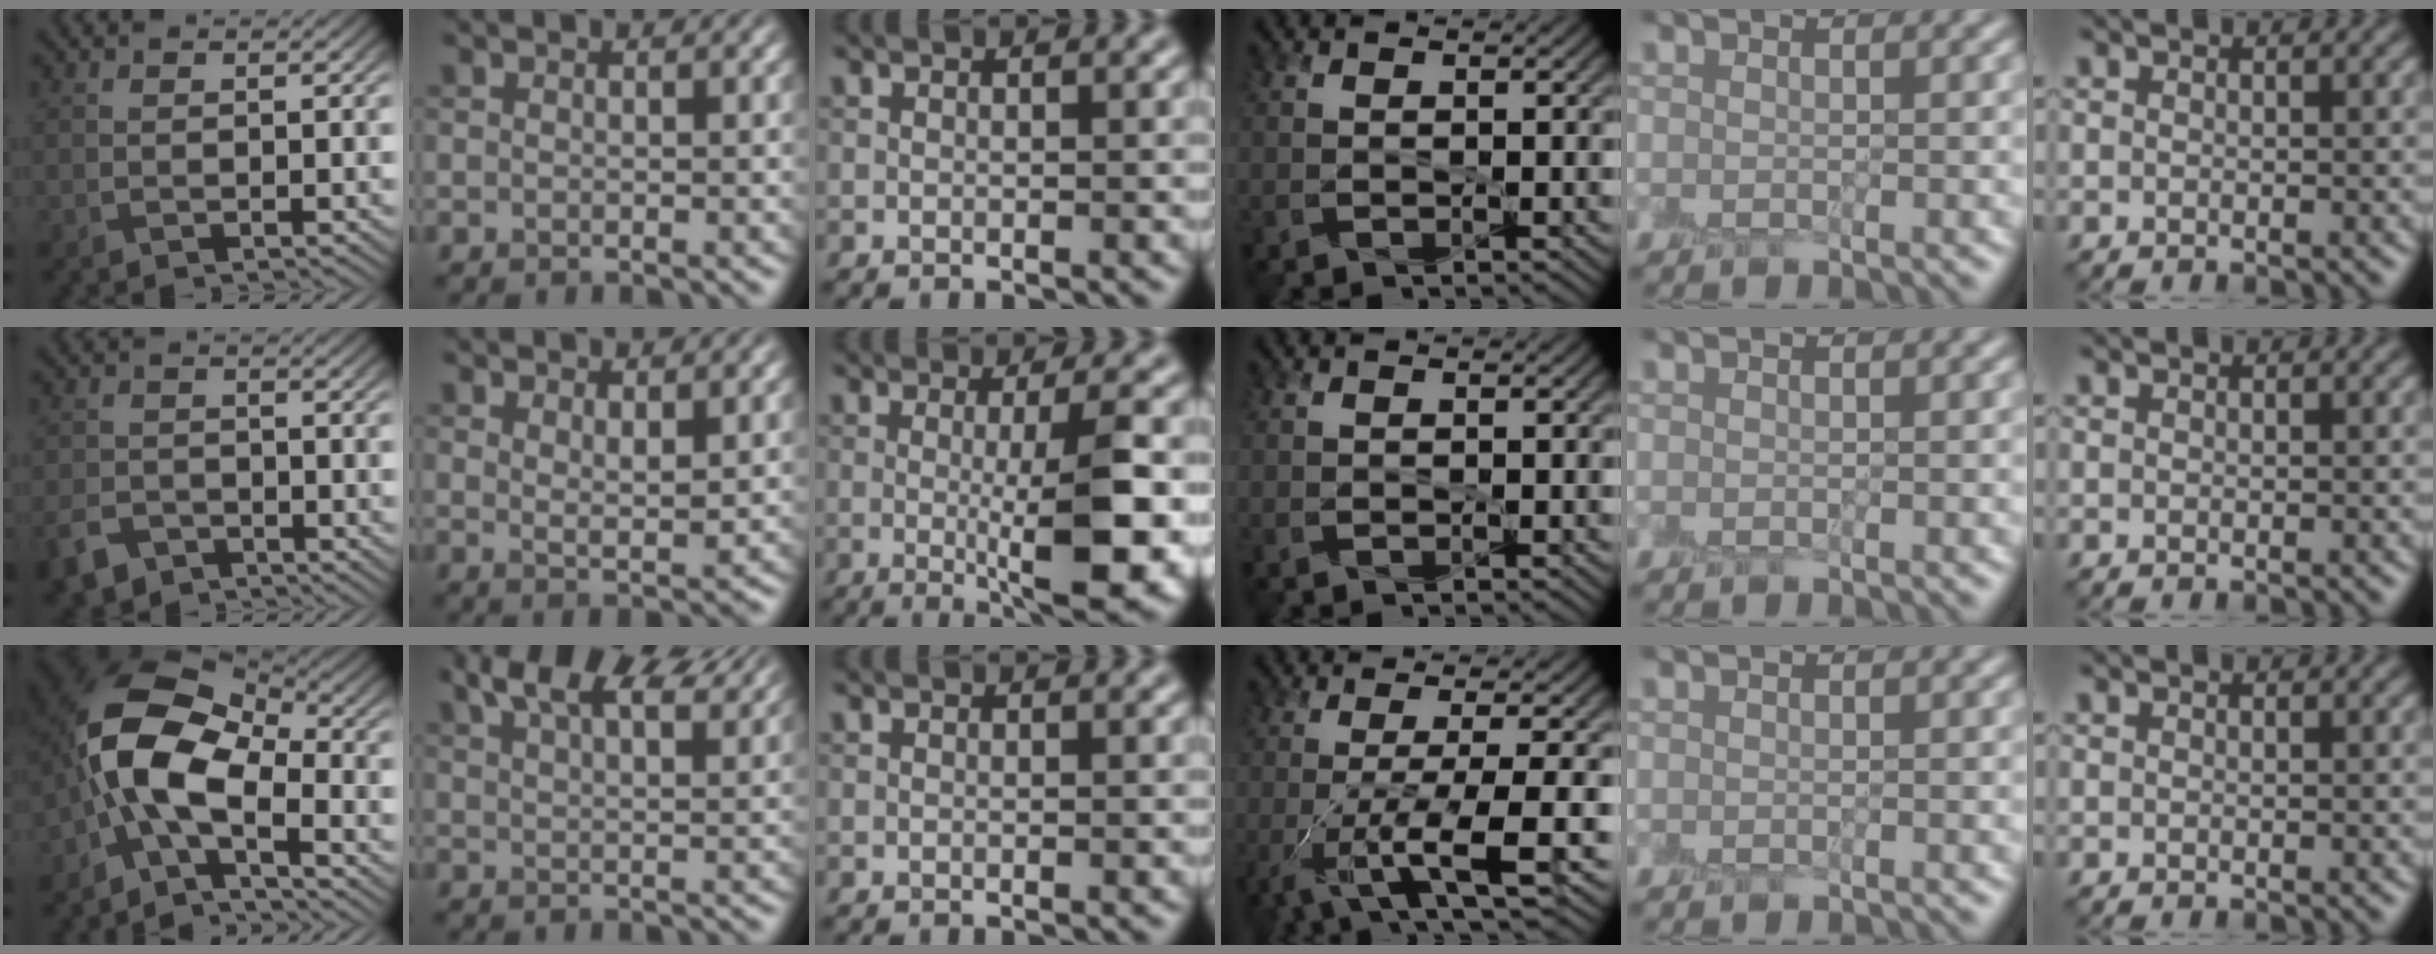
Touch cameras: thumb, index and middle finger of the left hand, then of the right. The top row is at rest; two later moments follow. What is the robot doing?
{"motion": "peel", "object": "shipping label"}